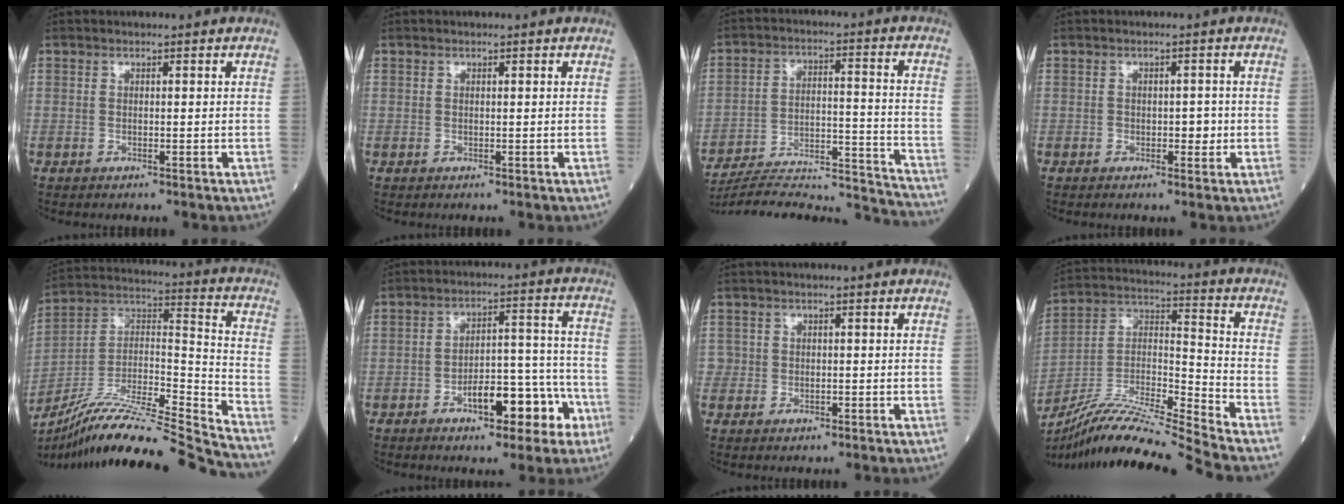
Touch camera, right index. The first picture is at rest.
{"total": 0.0}
{"total": 24.0, "force": [-23.1, 0.7, 6.6], "torque": [-0.088, 0.003, -0.333]}
{"total": 2.2, "force": [-0.4, 1.3, 1.7], "torque": [-0.019, 0.003, -0.004]}
{"total": 27.3, "force": [-24.6, -0.5, 11.7], "torque": [-0.194, -0.013, -0.400]}
{"total": 10.3, "force": [-5.0, 4.2, 7.9], "torque": [-0.112, 0.038, -0.068]}
{"total": 1.6, "force": [-0.4, 1.5, 0.4], "torque": [-0.001, 0.005, -0.006]}
{"total": 17.7, "force": [-16.2, -2.7, 6.6], "torque": [-0.124, 0.015, -0.292]}